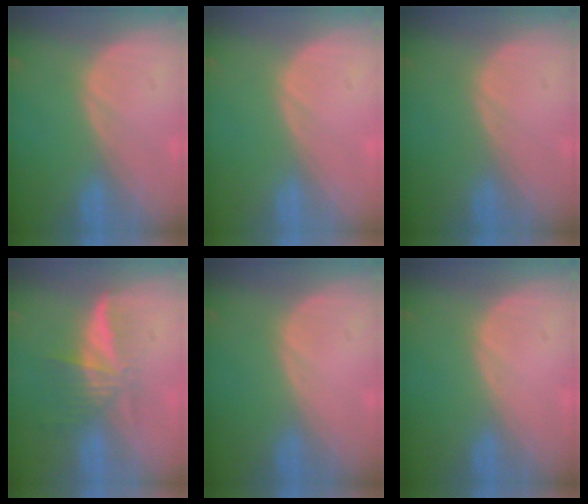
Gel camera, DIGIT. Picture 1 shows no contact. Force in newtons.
{"total": 0.0}
{"total": 0.0}
{"total": 6.0, "press": 5.6, "slide": 2.3}
{"total": 0.0}
{"total": 0.0}